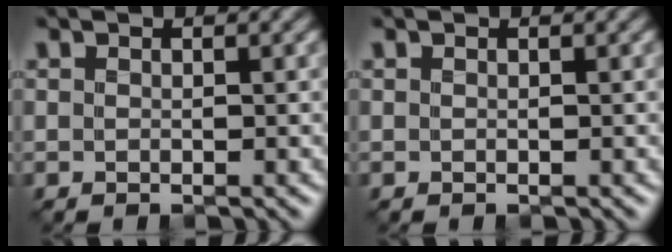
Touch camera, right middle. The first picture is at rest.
{"total": 0.0}